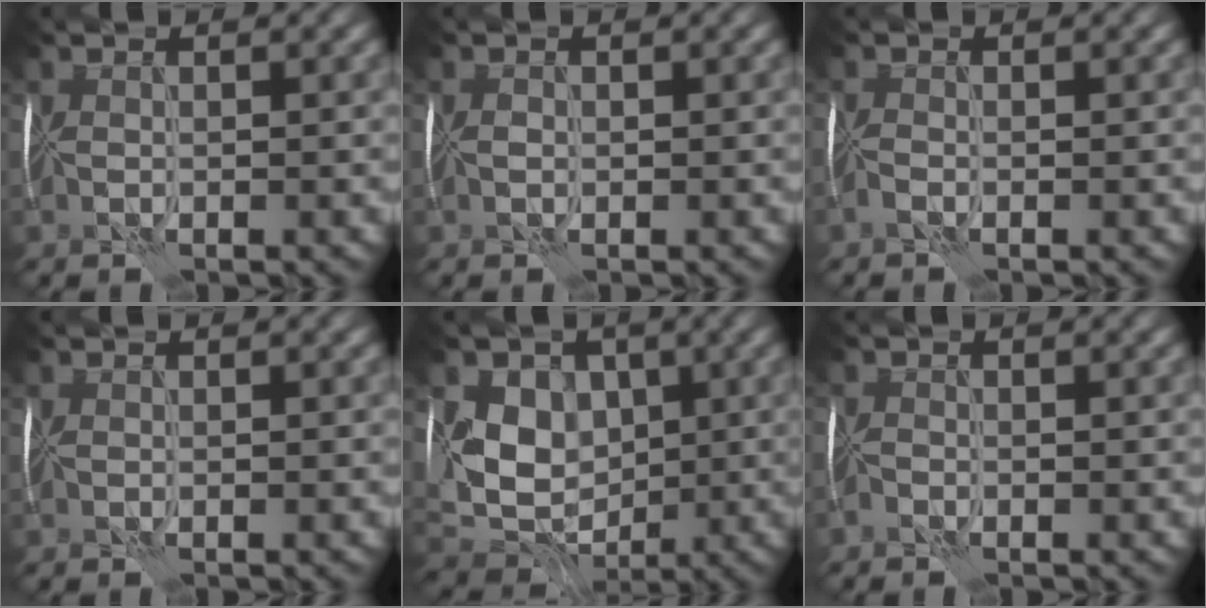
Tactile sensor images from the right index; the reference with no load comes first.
{"total": 0.6, "force": [-0.2, 0.4, 0.4], "torque": [-0.010, 0.000, -0.005]}
{"total": 0.8, "force": [-0.7, 0.0, 0.4], "torque": [-0.013, 0.000, -0.018]}
{"total": 0.8, "force": [-0.4, 0.1, 0.7], "torque": [-0.011, -0.001, -0.006]}
{"total": 7.1, "force": [0.9, 5.7, 4.1], "torque": [-0.068, -0.005, 0.016]}
{"total": 0.6, "force": [-0.6, 0.0, 0.0], "torque": [-0.002, 0.001, -0.016]}